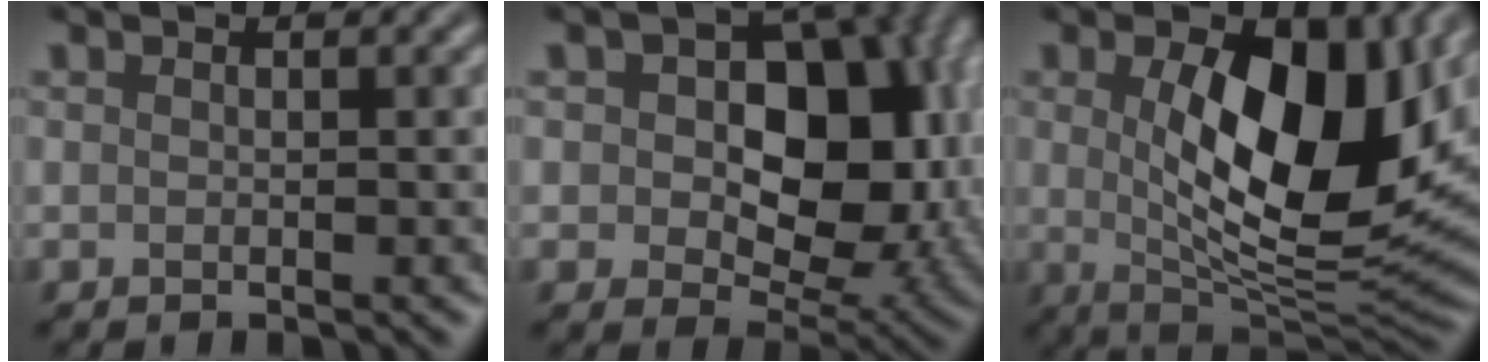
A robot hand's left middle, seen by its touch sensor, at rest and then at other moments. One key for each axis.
{"total": 11.5, "fx": 1.4, "fy": 7.5, "fz": 8.6, "tx": -0.110, "ty": 0.003, "tz": 0.018}
{"total": 12.7, "fx": 1.9, "fy": 6.2, "fz": 10.9, "tx": -0.169, "ty": -0.010, "tz": 0.035}